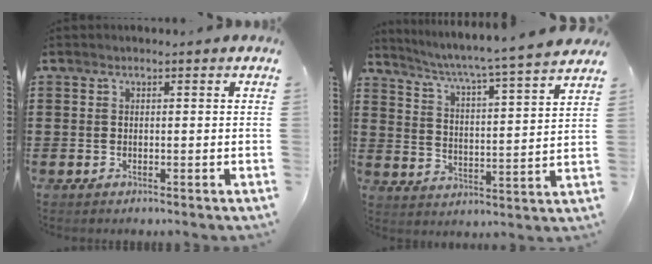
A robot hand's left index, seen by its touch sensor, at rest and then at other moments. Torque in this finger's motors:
{"motor_torque": [1.78, -0.35, 0.35, 0.04]}